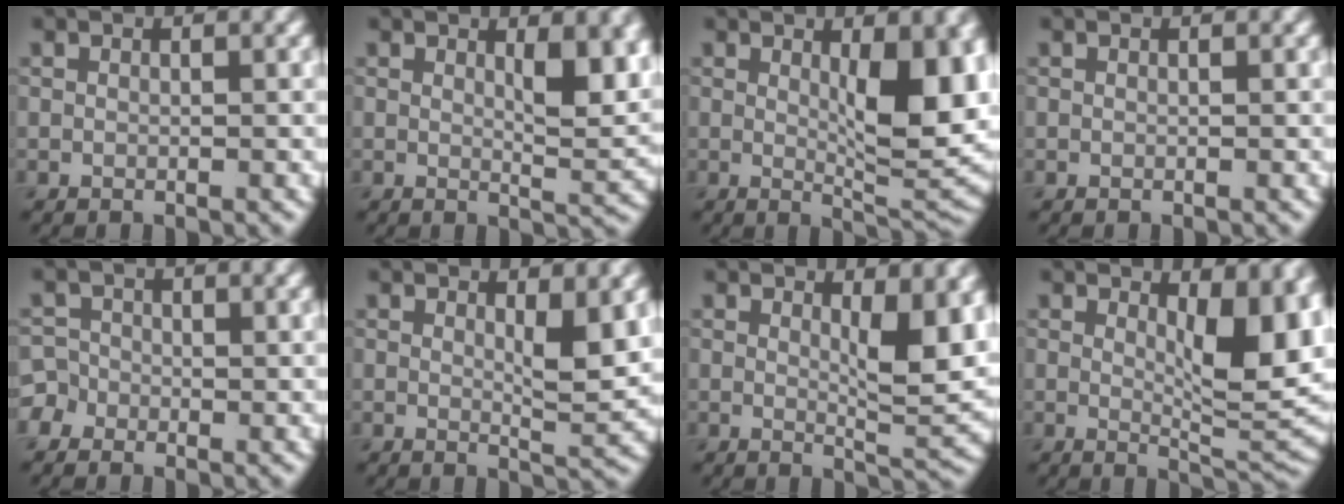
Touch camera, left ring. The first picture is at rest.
{"total": 4.9, "force": [1.6, 1.5, 4.4], "torque": [-0.061, -0.006, 0.029]}
{"total": 8.4, "force": [1.3, 2.5, 7.9], "torque": [-0.111, -0.011, 0.029]}
{"total": 0.0}
{"total": 2.7, "force": [-1.3, 2.4, 0.6], "torque": [0.002, 0.006, -0.030]}
{"total": 3.4, "force": [0.9, 0.7, 3.1], "torque": [-0.047, -0.009, 0.017]}
{"total": 5.2, "force": [1.3, 1.4, 4.9], "torque": [-0.069, -0.010, 0.025]}
{"total": 7.6, "force": [1.8, 2.6, 6.9], "torque": [-0.092, -0.011, 0.033]}